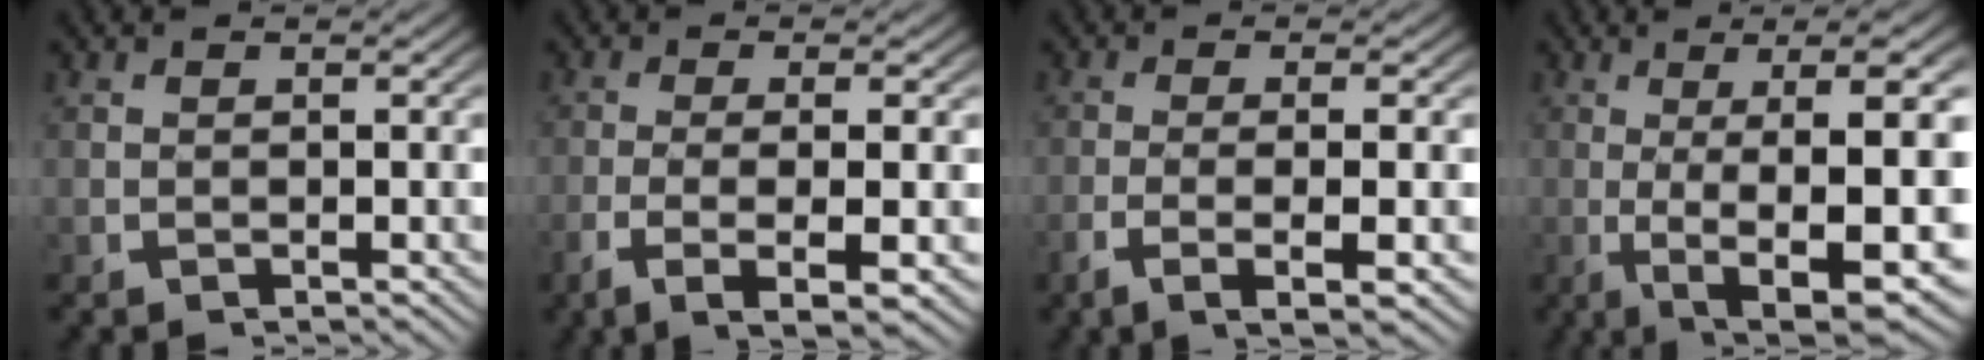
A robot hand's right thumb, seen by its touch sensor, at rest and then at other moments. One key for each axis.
{"total": 6.1, "fx": -2.2, "fy": 2.0, "fz": 5.4, "tx": -0.108, "ty": -0.017, "tz": -0.026}
{"total": 4.9, "fx": -1.7, "fy": 1.3, "fz": 4.4, "tx": -0.087, "ty": -0.008, "tz": -0.024}
{"total": 12.5, "fx": -1.9, "fy": 5.3, "fz": 11.1, "tx": -0.184, "ty": -0.031, "tz": -0.010}